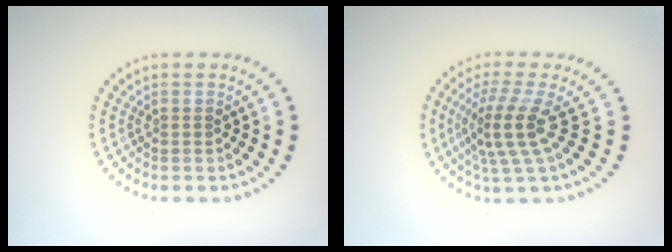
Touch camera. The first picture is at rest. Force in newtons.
{"total": 3.9, "press": 3.0, "slide": 2.5}